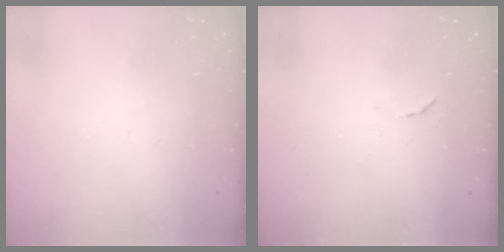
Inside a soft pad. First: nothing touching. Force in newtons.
{"total": 6.3, "press": 6.2, "slide": 0.6}